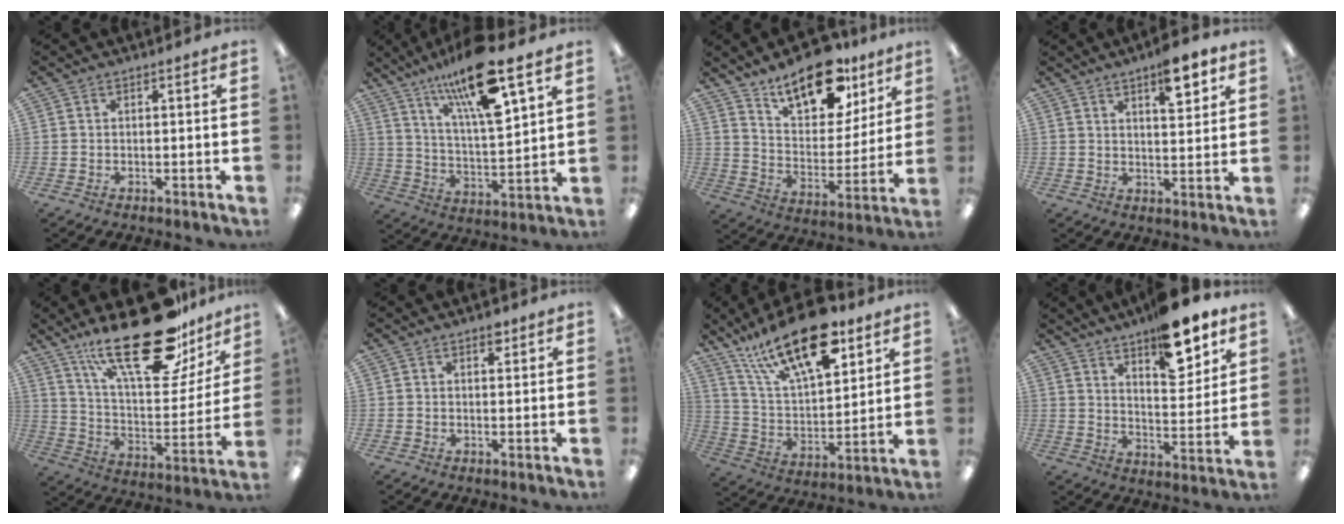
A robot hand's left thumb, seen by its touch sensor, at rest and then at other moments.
{"total": 17.9, "force": [12.5, 4.0, 12.2], "torque": [-0.209, -0.069, 0.201]}
{"total": 18.6, "force": [13.4, 8.7, 9.5], "torque": [-0.144, -0.082, 0.233]}
{"total": 8.9, "force": [5.9, 3.2, 5.8], "torque": [-0.056, -0.039, 0.091]}
{"total": 30.2, "force": [20.1, 11.4, 19.4], "torque": [-0.298, -0.115, 0.335]}
{"total": 2.6, "force": [1.7, 1.4, 1.4], "torque": [-0.005, -0.007, 0.025]}
{"total": 22.7, "force": [14.5, 9.5, 14.6], "torque": [-0.253, -0.074, 0.247]}
{"total": 15.8, "force": [11.8, 6.0, 8.6], "torque": [-0.106, -0.077, 0.198]}